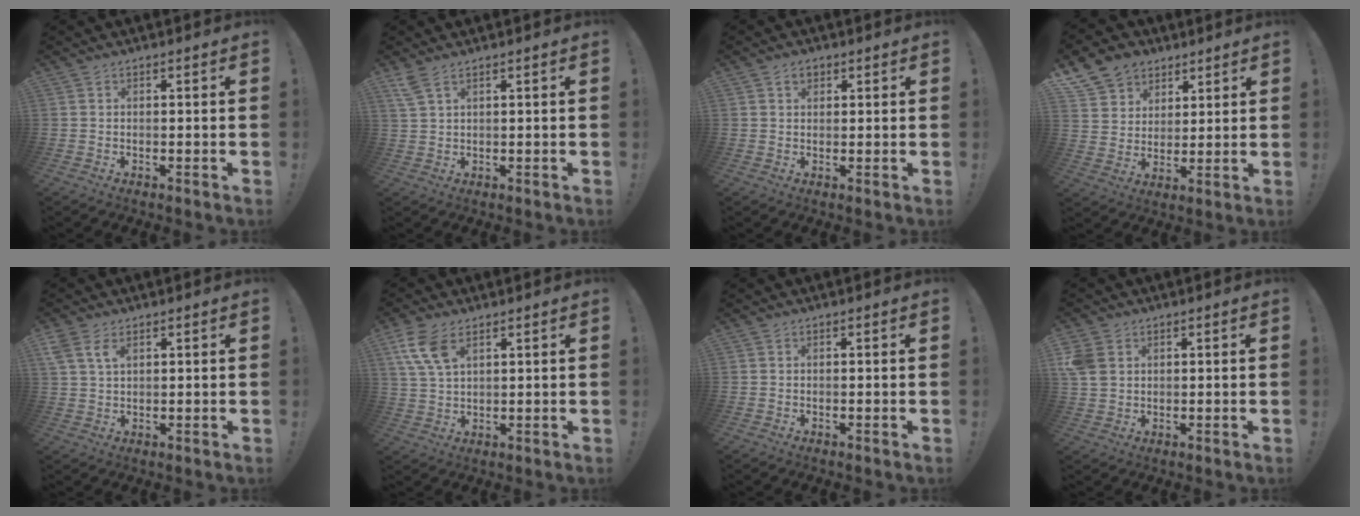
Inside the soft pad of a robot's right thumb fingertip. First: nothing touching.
{"total": 3.8, "force": [2.5, 1.0, 2.8], "torque": [-0.061, -0.006, 0.047]}
{"total": 2.4, "force": [1.1, 1.8, 1.2], "torque": [-0.014, 0.001, 0.019]}
{"total": 11.0, "force": [6.3, 8.6, 2.5], "torque": [-0.041, -0.038, 0.128]}
{"total": 5.4, "force": [2.8, 3.0, 3.6], "torque": [-0.063, -0.008, 0.052]}
{"total": 9.2, "force": [4.8, 4.9, 6.2], "torque": [-0.115, -0.013, 0.094]}
{"total": 0.0}
{"total": 6.3, "force": [2.3, 4.9, 3.4], "torque": [-0.068, -0.004, 0.046]}